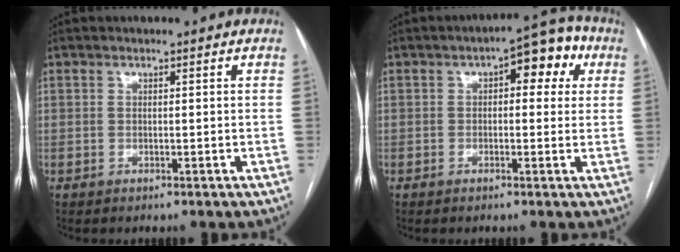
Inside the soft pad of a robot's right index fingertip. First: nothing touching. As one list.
[{"total": 8.0, "force": [2.5, 3.4, 6.7], "torque": [-0.080, 0.037, 0.024]}]